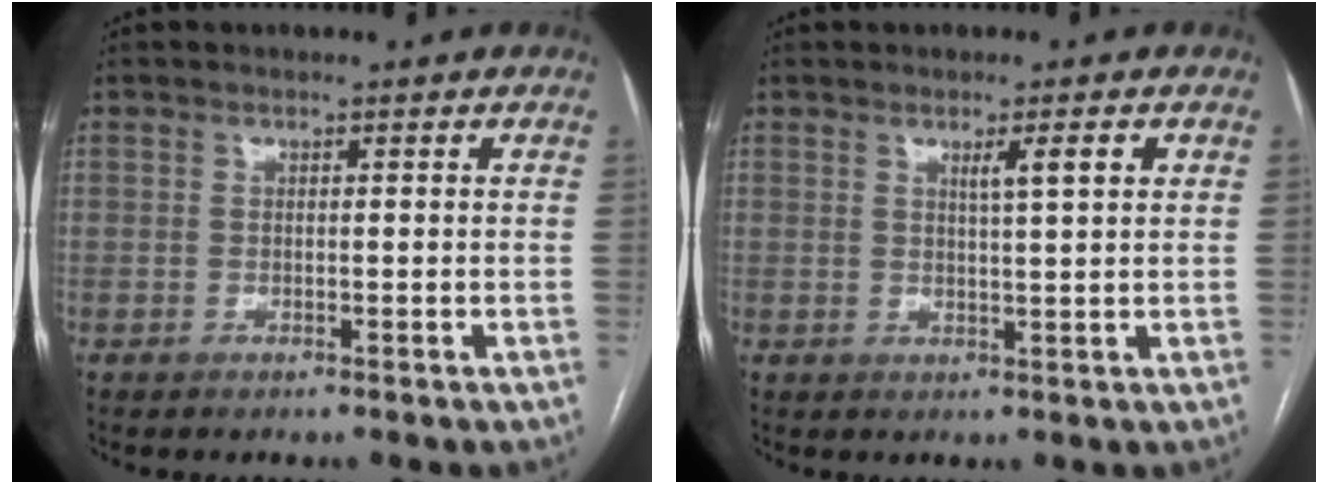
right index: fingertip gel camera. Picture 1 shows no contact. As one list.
[{"total": 3.4, "force": [1.5, 0.0, 3.0], "torque": [-0.045, -0.001, 0.024]}]